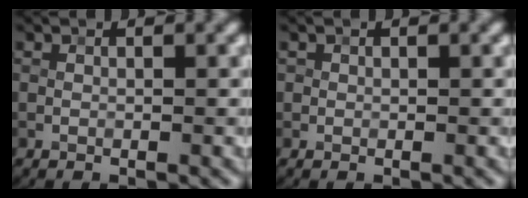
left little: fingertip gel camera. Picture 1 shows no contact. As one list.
[{"total": 0.5, "force": [0.1, 0.5, 0.0], "torque": [0.007, -0.001, 0.000]}]